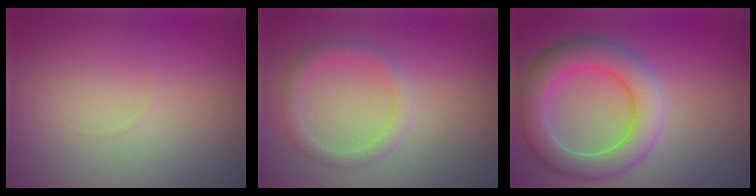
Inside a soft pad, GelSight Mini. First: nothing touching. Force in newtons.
{"total": 2.2, "press": 2.2, "slide": 0.1}
{"total": 6.3, "press": 6.3, "slide": 0.6}